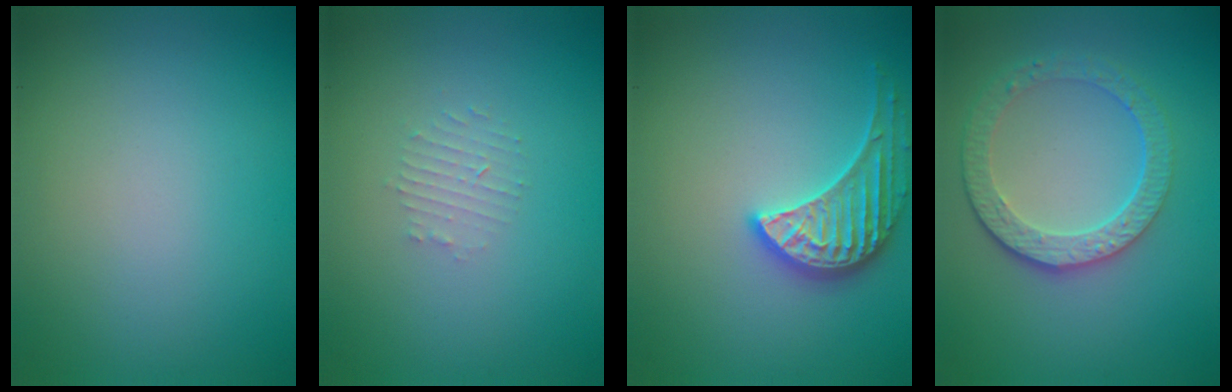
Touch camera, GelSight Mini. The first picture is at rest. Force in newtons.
{"total": 1.2, "press": 1.1, "slide": 0.2}
{"total": 3.2, "press": 3.2, "slide": 0.5}
{"total": 4.5, "press": 3.3, "slide": 3.1}